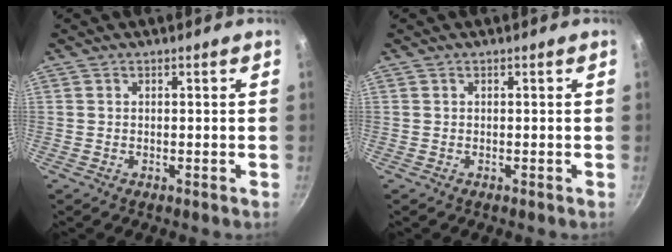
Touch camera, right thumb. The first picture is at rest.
{"total": 0.0}